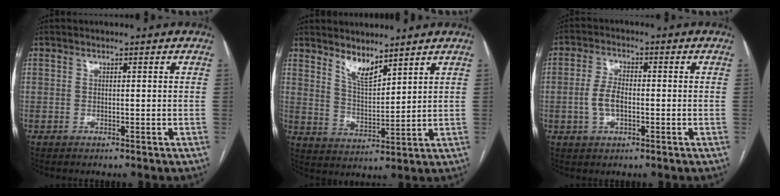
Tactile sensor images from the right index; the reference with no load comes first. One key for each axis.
{"total": 5.2, "fx": 4.3, "fy": 1.3, "fz": 2.7, "tx": -0.055, "ty": -0.012, "tz": 0.088}
{"total": 4.5, "fx": -0.8, "fy": 2.2, "fz": 3.8, "tx": -0.087, "ty": 0.009, "tz": -0.013}